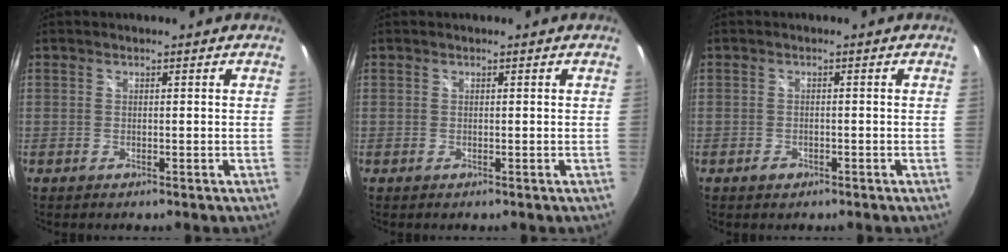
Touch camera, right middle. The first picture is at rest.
{"total": 0.0}
{"total": 1.6, "force": [-1.1, 1.1, 0.5], "torque": [-0.009, -0.001, -0.018]}